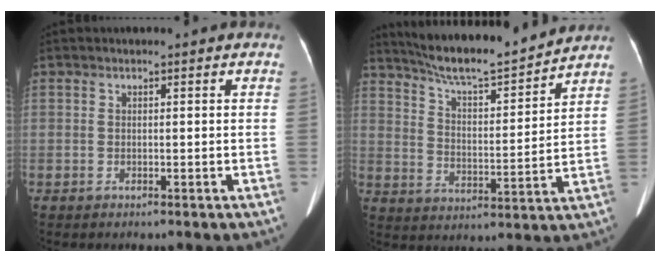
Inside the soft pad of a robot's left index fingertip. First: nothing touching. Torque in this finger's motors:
{"motor_torque": [0.23, -0.70, 0.26, 0.07]}